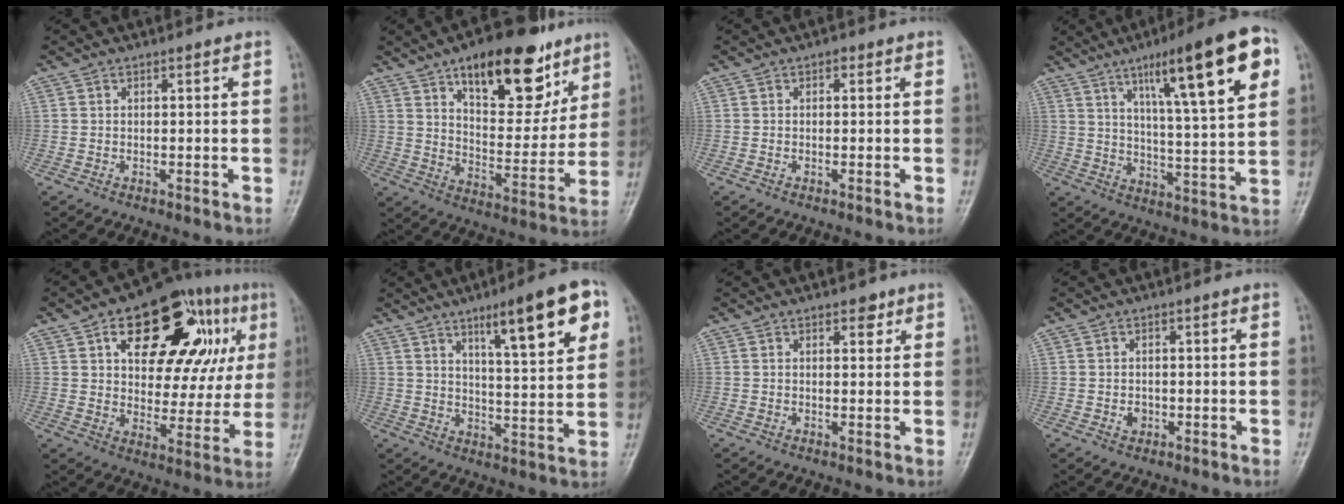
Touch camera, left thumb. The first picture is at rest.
{"total": 21.3, "force": [12.3, 9.6, 14.6], "torque": [-0.163, -0.052, 0.193]}
{"total": 0.6, "force": [0.0, 0.4, 0.4], "torque": [0.004, 0.004, -0.008]}
{"total": 20.0, "force": [9.1, 3.4, 17.4], "torque": [-0.241, -0.020, 0.137]}
{"total": 25.4, "force": [9.8, 13.4, 19.3], "torque": [-0.221, 0.015, 0.144]}
{"total": 15.2, "force": [7.5, 3.2, 12.8], "torque": [-0.166, -0.027, 0.112]}
{"total": 2.2, "force": [1.4, 1.2, 1.3], "torque": [-0.004, -0.006, 0.018]}
{"total": 1.9, "force": [-0.6, 1.5, 0.9], "torque": [-0.002, 0.004, -0.007]}